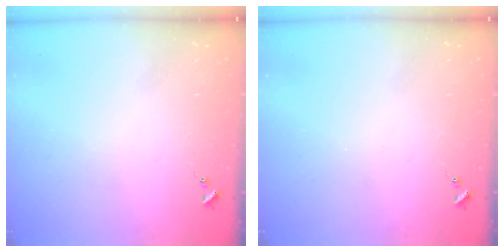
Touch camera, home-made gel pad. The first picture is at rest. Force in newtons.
{"total": 0.0}